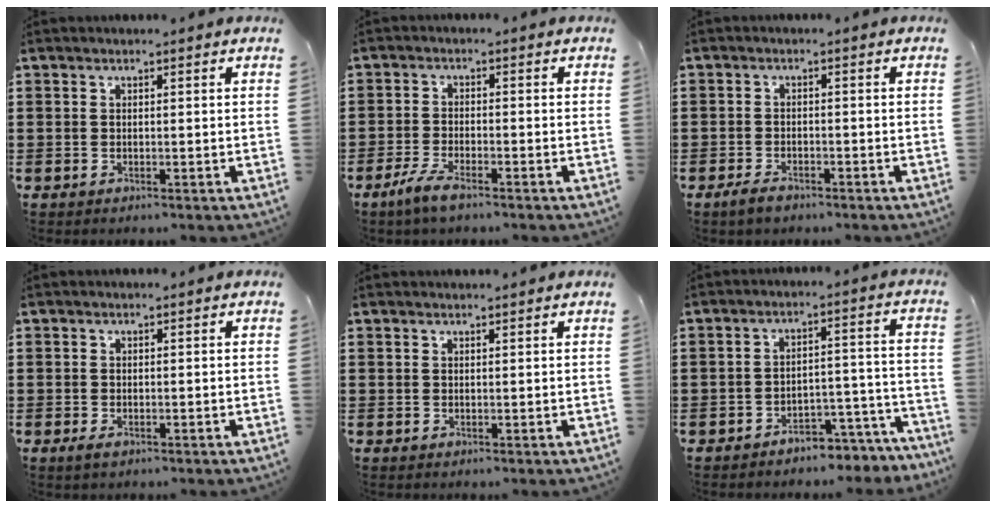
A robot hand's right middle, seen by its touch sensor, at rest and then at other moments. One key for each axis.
{"total": 4.0, "fx": -3.0, "fy": 0.8, "fz": 2.5, "tx": -0.061, "ty": -0.004, "tz": -0.061}
{"total": 2.2, "fx": -1.8, "fy": 1.0, "fz": 0.8, "tx": -0.023, "ty": 0.000, "tz": -0.038}
{"total": 0.9, "fx": -0.6, "fy": 0.6, "fz": 0.4, "tx": -0.009, "ty": -0.002, "tz": -0.013}
{"total": 0.0}
{"total": 4.8, "fx": -4.7, "fy": 0.6, "fz": 0.6, "tx": -0.014, "ty": 0.005, "tz": -0.096}